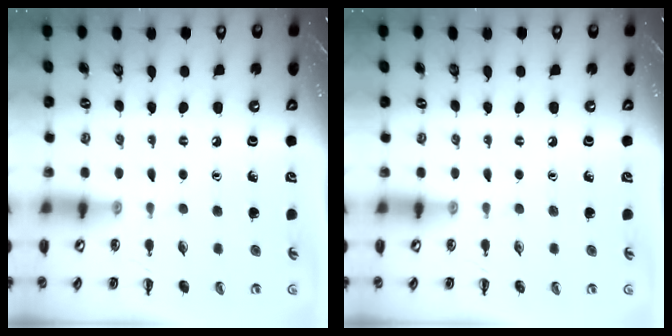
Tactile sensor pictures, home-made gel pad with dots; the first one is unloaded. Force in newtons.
{"total": 0.0}